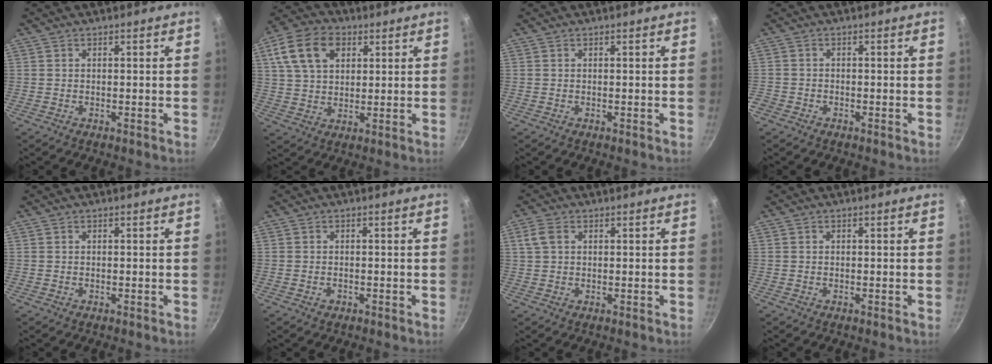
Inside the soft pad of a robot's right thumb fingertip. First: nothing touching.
{"total": 12.8, "force": [4.8, 8.8, 8.0], "torque": [-0.133, 0.005, 0.080]}
{"total": 0.0}
{"total": 2.0, "force": [-1.5, 1.3, 0.5], "torque": [-0.019, 0.004, -0.032]}
{"total": 0.0}
{"total": 0.9, "force": [-0.5, 0.7, 0.4], "torque": [-0.005, 0.001, -0.007]}
{"total": 3.4, "force": [1.0, 2.4, 2.2], "torque": [-0.043, 0.006, 0.018]}
{"total": 0.0}